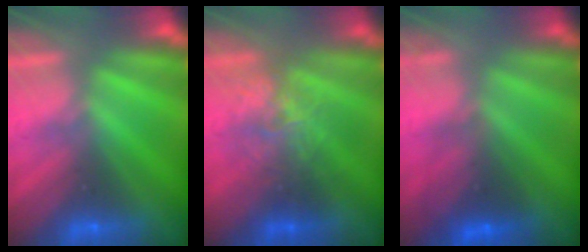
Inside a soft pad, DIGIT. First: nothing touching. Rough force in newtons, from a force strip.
{"total": 2.4}
{"total": 2.8}